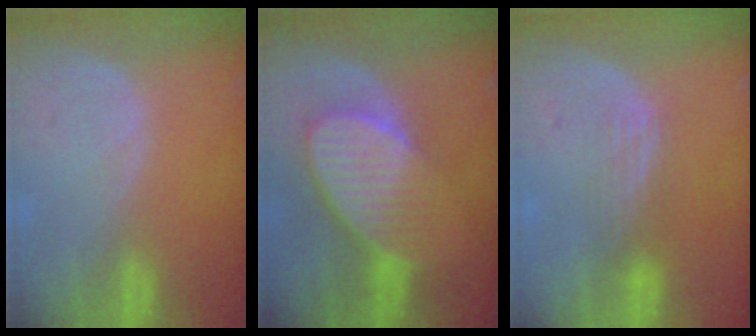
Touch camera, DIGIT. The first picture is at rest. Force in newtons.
{"total": 9.0, "press": 8.1, "slide": 3.9}
{"total": 2.7, "press": 2.6, "slide": 0.8}